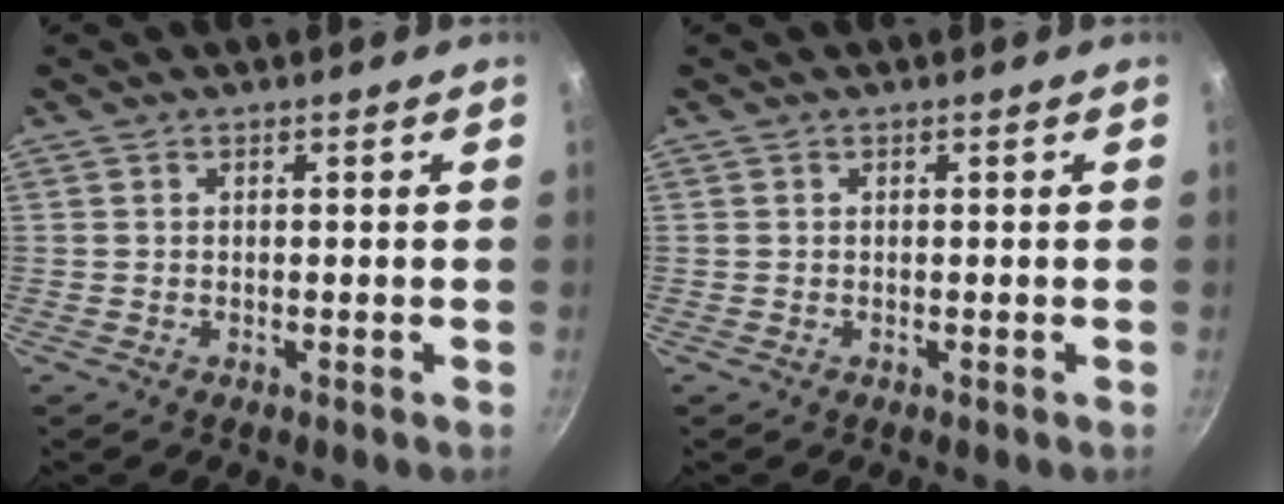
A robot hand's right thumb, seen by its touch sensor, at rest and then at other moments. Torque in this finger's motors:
{"motor_torque": [-0.11, 0.32, -0.30, 0.17, 0.00]}